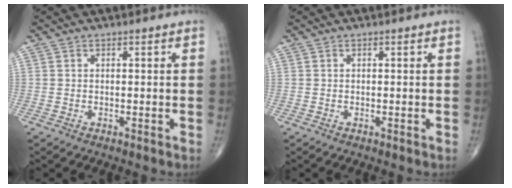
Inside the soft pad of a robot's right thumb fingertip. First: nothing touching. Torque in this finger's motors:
{"motor_torque": [0.13, -0.13, 0.00, 0.00, 0.00]}